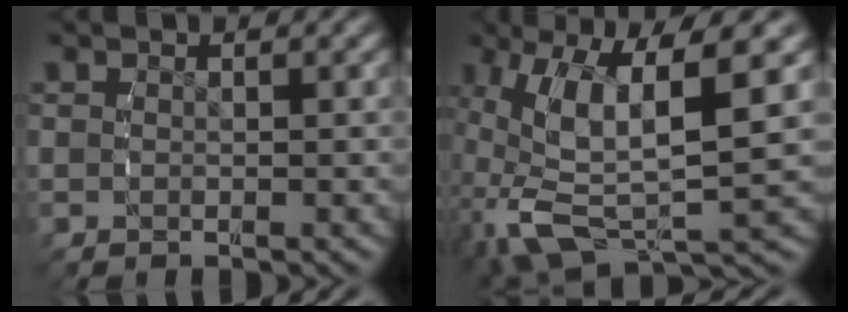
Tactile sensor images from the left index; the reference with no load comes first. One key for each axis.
{"total": 10.7, "fx": -1.8, "fy": 5.5, "fz": 9.0, "tx": -0.177, "ty": -0.026, "tz": -0.007}